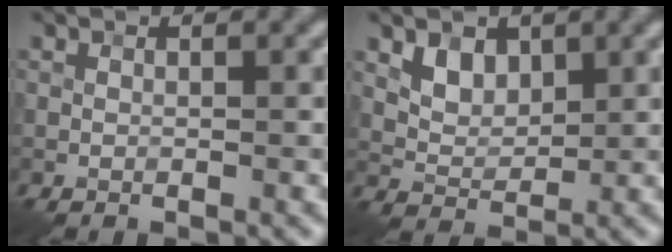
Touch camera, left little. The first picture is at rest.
{"total": 2.6, "force": [1.3, 1.8, 1.4], "torque": [-0.026, -0.007, 0.025]}